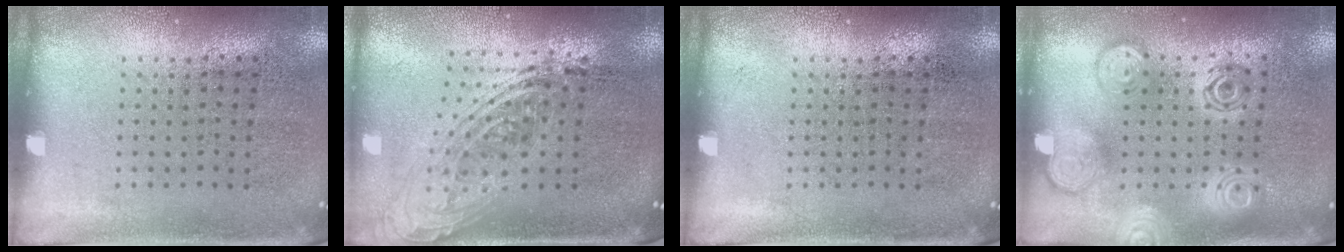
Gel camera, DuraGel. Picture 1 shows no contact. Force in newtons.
{"total": 2.1, "press": 1.5, "slide": 1.4}
{"total": 0.0}
{"total": 2.3, "press": 2.3, "slide": 0.4}